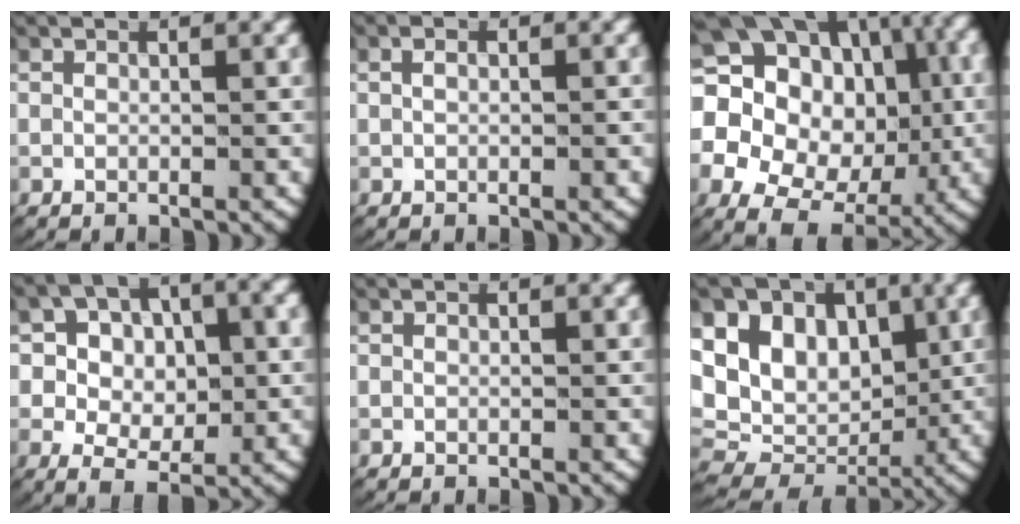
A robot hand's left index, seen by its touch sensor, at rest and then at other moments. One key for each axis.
{"total": 0.7, "fx": -0.1, "fy": 0.2, "fz": 0.7, "tx": -0.016, "ty": -0.003, "tz": 0.001}
{"total": 19.2, "fx": 1.7, "fy": 16.2, "fz": 10.1, "tx": -0.226, "ty": -0.029, "tz": 0.018}
{"total": 7.5, "fx": 0.2, "fy": 6.0, "fz": 4.6, "tx": -0.086, "ty": -0.021, "tz": 0.004}
{"total": 0.0}
{"total": 14.6, "fx": 0.9, "fy": 12.1, "fz": 8.0, "tx": -0.158, "ty": -0.031, "tz": 0.022}